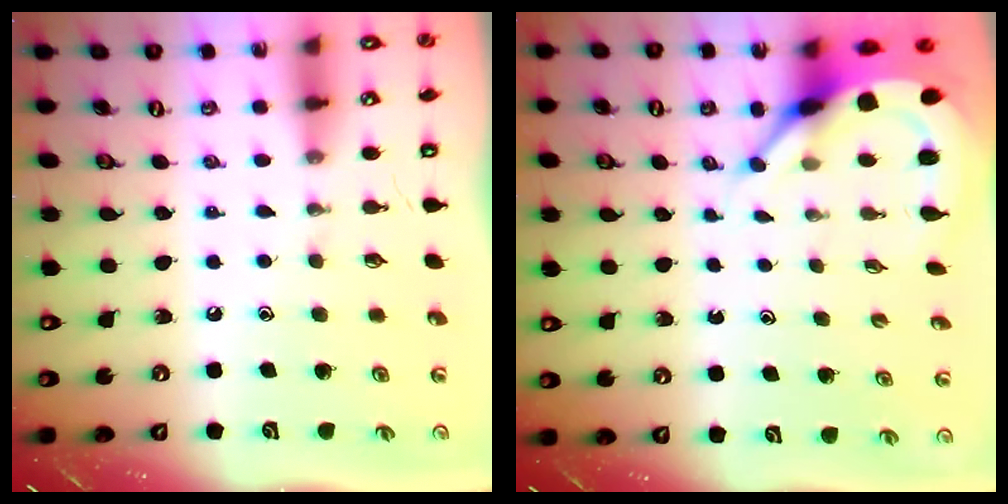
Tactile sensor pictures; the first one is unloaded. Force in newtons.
{"total": 7.0, "press": 6.9, "slide": 1.0}